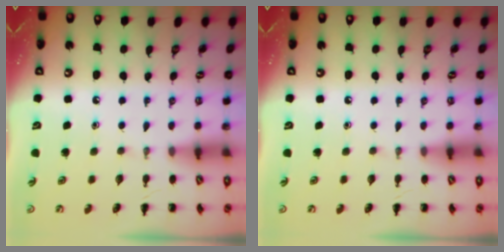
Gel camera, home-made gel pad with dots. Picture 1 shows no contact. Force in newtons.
{"total": 0.0}